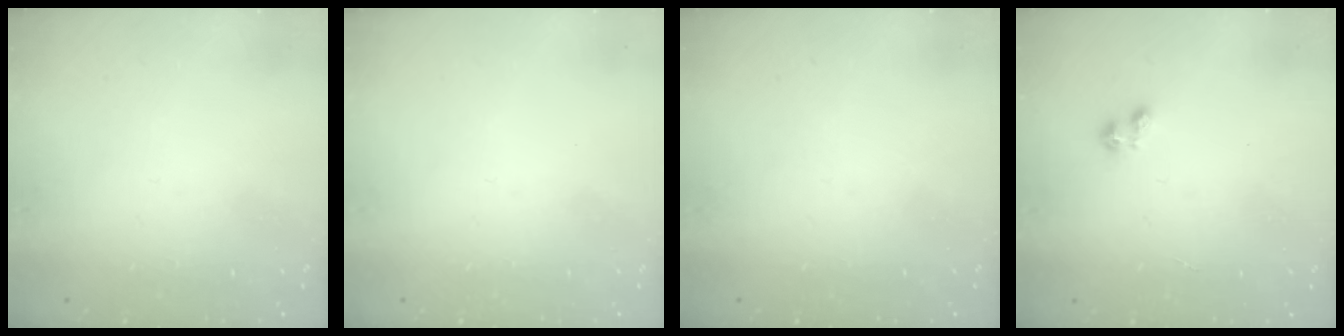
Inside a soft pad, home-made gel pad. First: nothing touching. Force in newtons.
{"total": 0.0}
{"total": 0.0}
{"total": 1.7, "press": 1.7, "slide": 0.5}